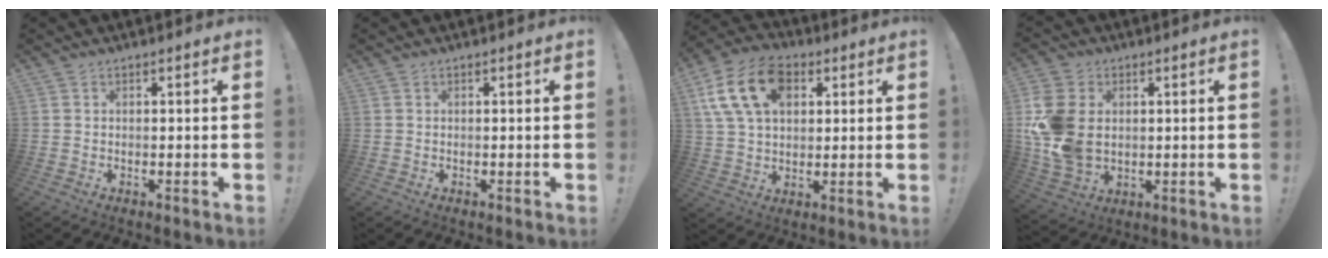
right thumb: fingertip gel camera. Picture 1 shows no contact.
{"total": 0.0}
{"total": 16.8, "force": [6.3, 11.2, 10.9], "torque": [-0.195, -0.012, 0.119]}
{"total": 16.1, "force": [1.7, 12.2, 10.4], "torque": [-0.212, -0.005, 0.033]}